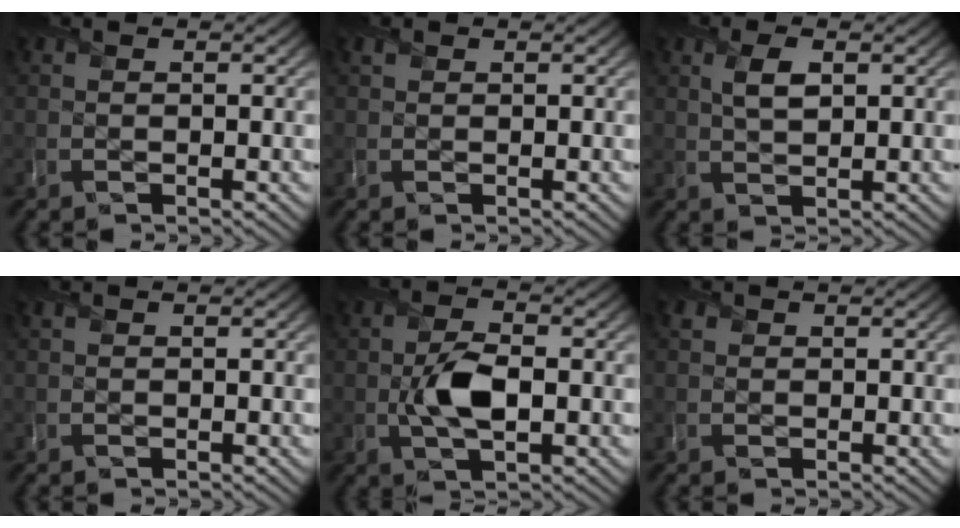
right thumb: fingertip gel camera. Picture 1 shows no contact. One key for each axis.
{"total": 0.6, "fx": 0.4, "fy": 0.4, "fz": 0.0, "tx": -0.003, "ty": -0.002, "tz": 0.009}
{"total": 3.1, "fx": 1.2, "fy": 1.4, "fz": 2.5, "tx": -0.056, "ty": -0.001, "tz": 0.025}
{"total": 0.0}
{"total": 5.2, "fx": -0.8, "fy": 2.8, "fz": 4.4, "tx": -0.092, "ty": -0.006, "tz": -0.016}
{"total": 0.8, "fx": 0.4, "fy": 0.6, "fz": -0.2, "tx": 0.004, "ty": -0.003, "tz": 0.009}